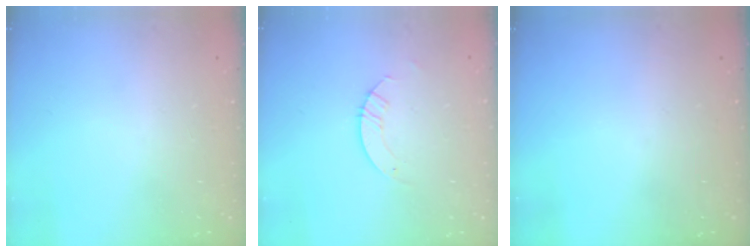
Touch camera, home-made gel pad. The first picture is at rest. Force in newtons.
{"total": 3.2, "press": 3.2, "slide": 0.3}
{"total": 0.0}